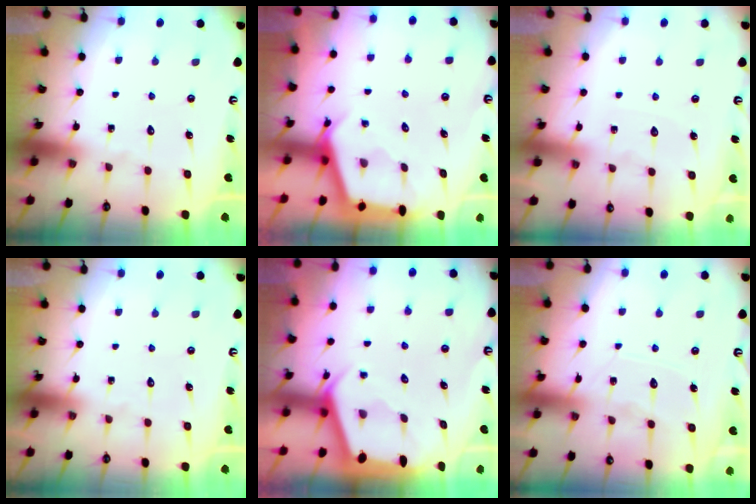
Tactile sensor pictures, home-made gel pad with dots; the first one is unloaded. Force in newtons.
{"total": 2.6, "press": 2.6, "slide": 0.3}
{"total": 4.0, "press": 3.9, "slide": 0.6}
{"total": 0.0}
{"total": 2.7, "press": 2.7, "slide": 0.2}
{"total": 7.7, "press": 7.7, "slide": 0.6}